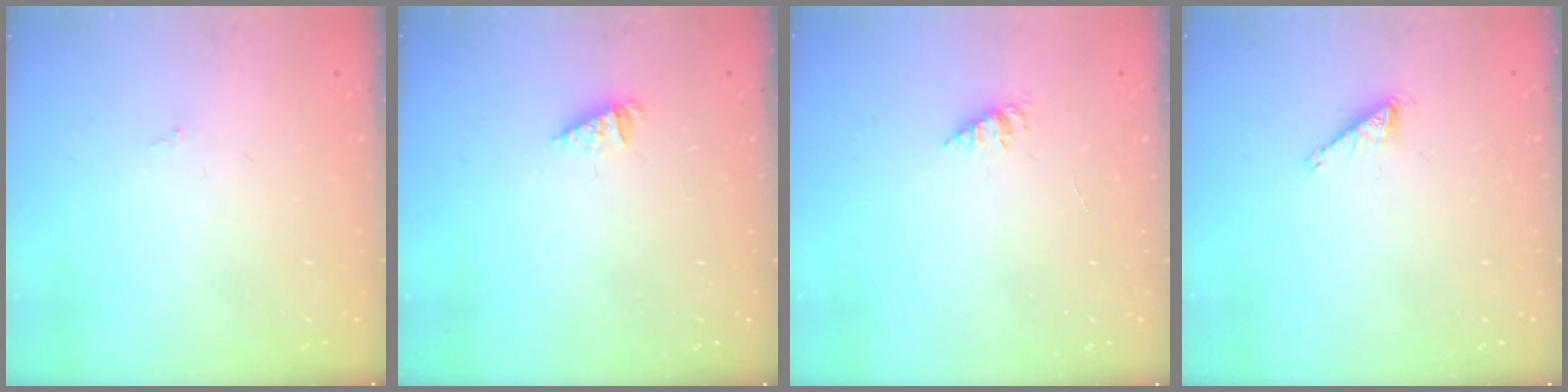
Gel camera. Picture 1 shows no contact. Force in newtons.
{"total": 1.5, "press": 1.5, "slide": 0.2}
{"total": 2.1, "press": 2.1, "slide": 0.3}
{"total": 1.8, "press": 1.8, "slide": 0.1}